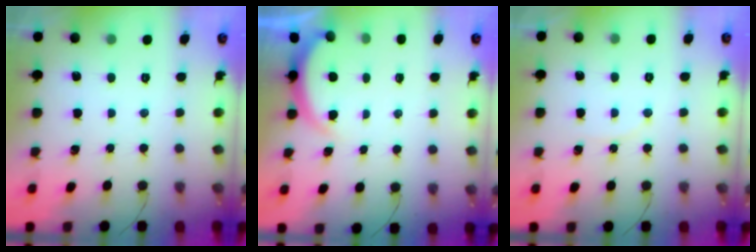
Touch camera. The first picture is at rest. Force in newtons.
{"total": 2.5, "press": 2.5, "slide": 0.5}
{"total": 4.2, "press": 4.1, "slide": 0.5}